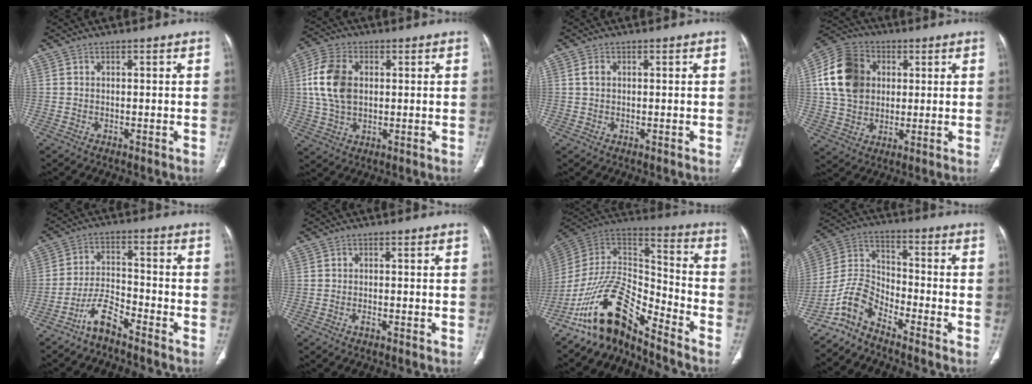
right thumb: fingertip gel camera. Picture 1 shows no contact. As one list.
[{"total": 10.9, "force": [1.6, 7.2, 8.1], "torque": [-0.161, 0.006, 0.032]}, {"total": 1.7, "force": [0.4, 1.1, 1.2], "torque": [-0.021, 0.002, 0.009]}, {"total": 15.0, "force": [2.8, 12.0, 8.5], "torque": [-0.146, 0.008, 0.047]}, {"total": 6.1, "force": [-5.1, 1.4, 3.0], "torque": [-0.059, 0.043, -0.103]}, {"total": 0.9, "force": [-0.7, 0.2, 0.6], "torque": [-0.013, 0.003, -0.012]}, {"total": 16.5, "force": [-12.4, 5.8, 9.2], "torque": [-0.147, 0.105, -0.232]}, {"total": 7.9, "force": [-6.5, 3.0, 3.4], "torque": [-0.071, 0.067, -0.142]}]